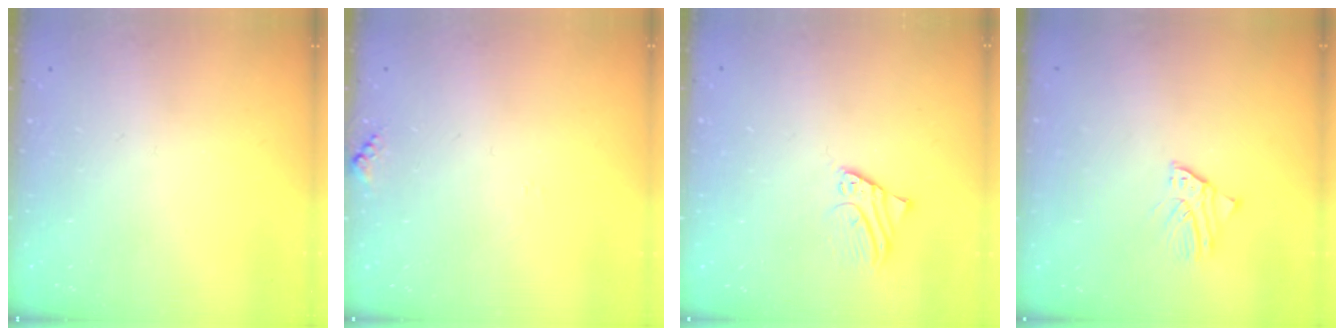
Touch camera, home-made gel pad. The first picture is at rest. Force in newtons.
{"total": 4.2, "press": 4.2, "slide": 0.6}
{"total": 1.7, "press": 1.7, "slide": 0.1}
{"total": 1.6, "press": 1.6, "slide": 0.3}